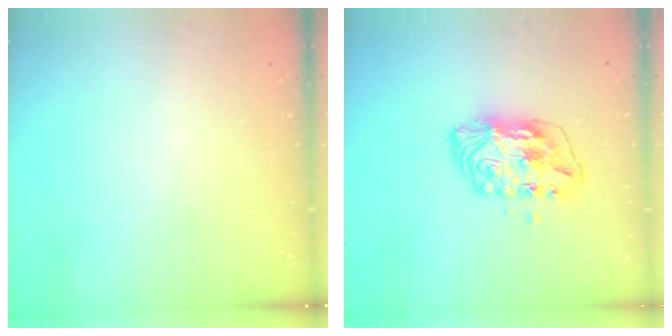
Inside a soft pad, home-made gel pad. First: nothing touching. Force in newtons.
{"total": 10.4, "press": 10.4, "slide": 1.1}